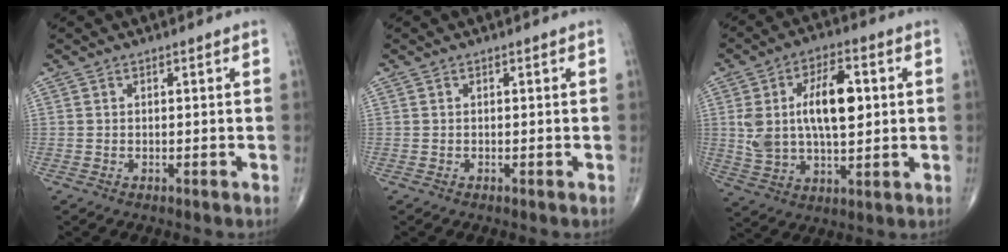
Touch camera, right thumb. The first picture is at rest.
{"total": 0.0}
{"total": 15.3, "force": [2.5, 7.8, 12.9], "torque": [-0.214, 0.007, 0.050]}